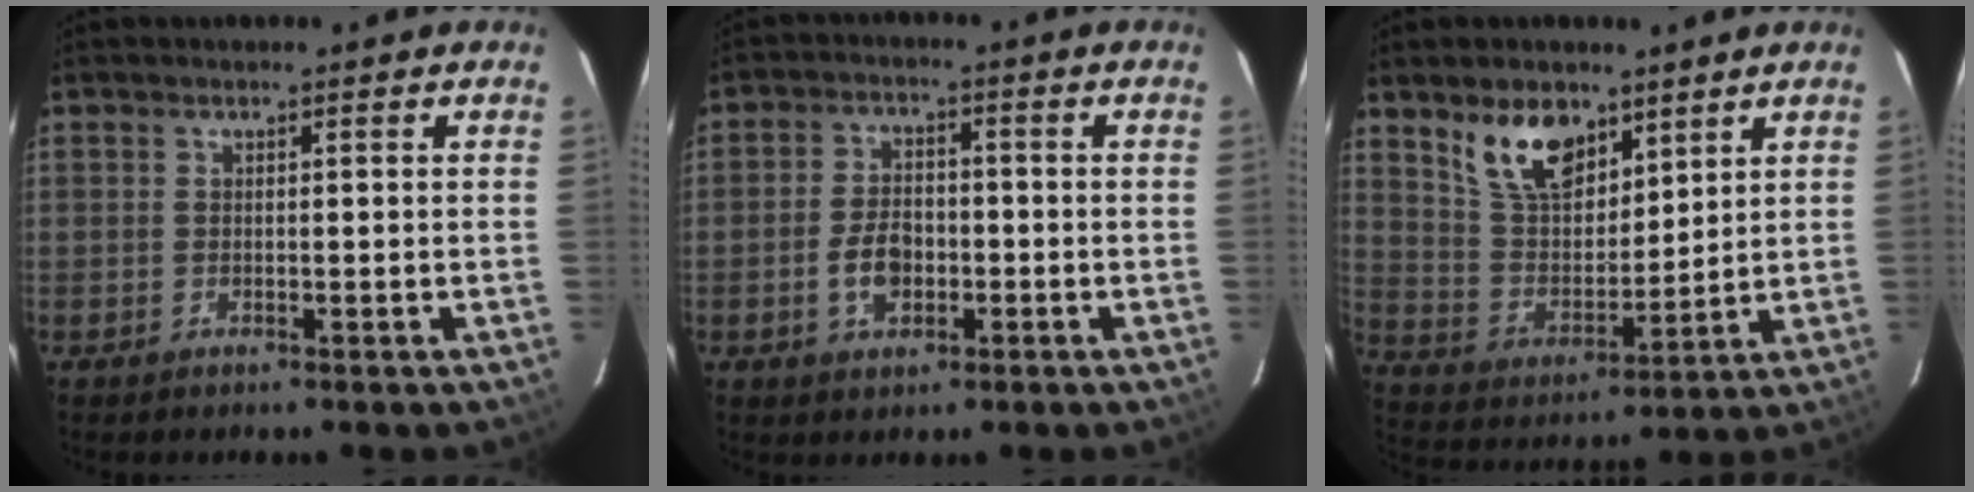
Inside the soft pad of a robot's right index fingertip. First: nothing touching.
{"total": 6.4, "force": [-2.0, 4.0, 4.6], "torque": [-0.095, 0.009, -0.029]}
{"total": 12.0, "force": [7.6, 6.4, 6.6], "torque": [-0.125, 0.011, 0.153]}